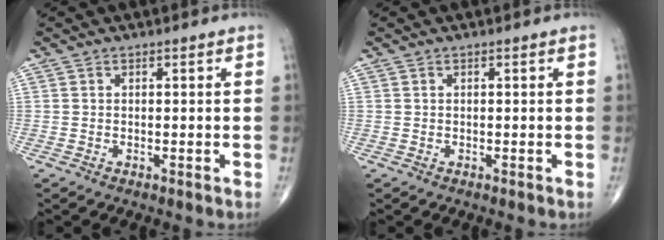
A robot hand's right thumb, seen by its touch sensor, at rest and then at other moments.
{"total": 0.0}